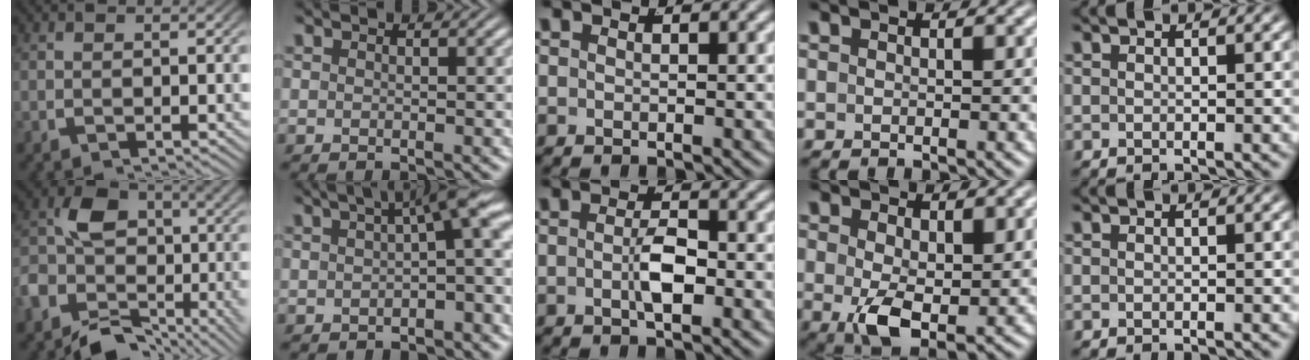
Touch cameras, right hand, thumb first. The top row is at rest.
{"thumb": {"total": 8.0, "force": [-2.7, 5.4, 5.2], "torque": [-0.090, -0.016, -0.050]}, "index": {"total": 6.1, "force": [1.2, 2.1, 5.6], "torque": [-0.065, 0.017, 0.014]}, "middle": {"total": 2.4, "force": [-0.9, 0.5, 2.2], "torque": [-0.042, -0.007, -0.013]}, "ring": {"total": 4.8, "force": [-1.2, 2.3, 4.1], "torque": [-0.076, -0.038, 0.000]}}